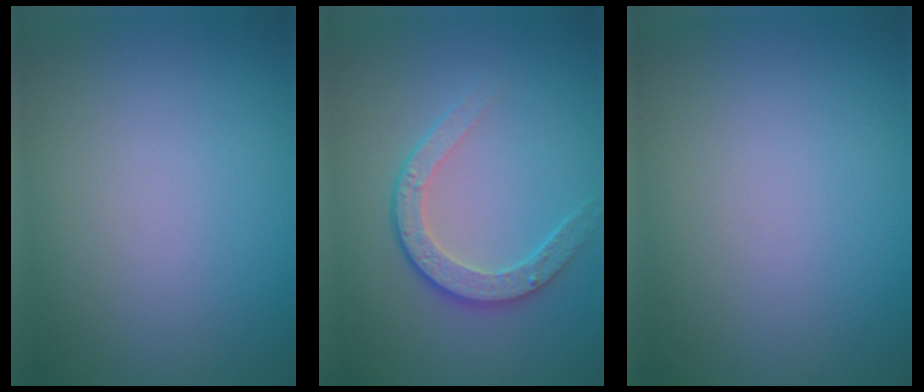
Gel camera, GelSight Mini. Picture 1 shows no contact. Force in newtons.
{"total": 3.4, "press": 2.9, "slide": 1.8}
{"total": 0.0}